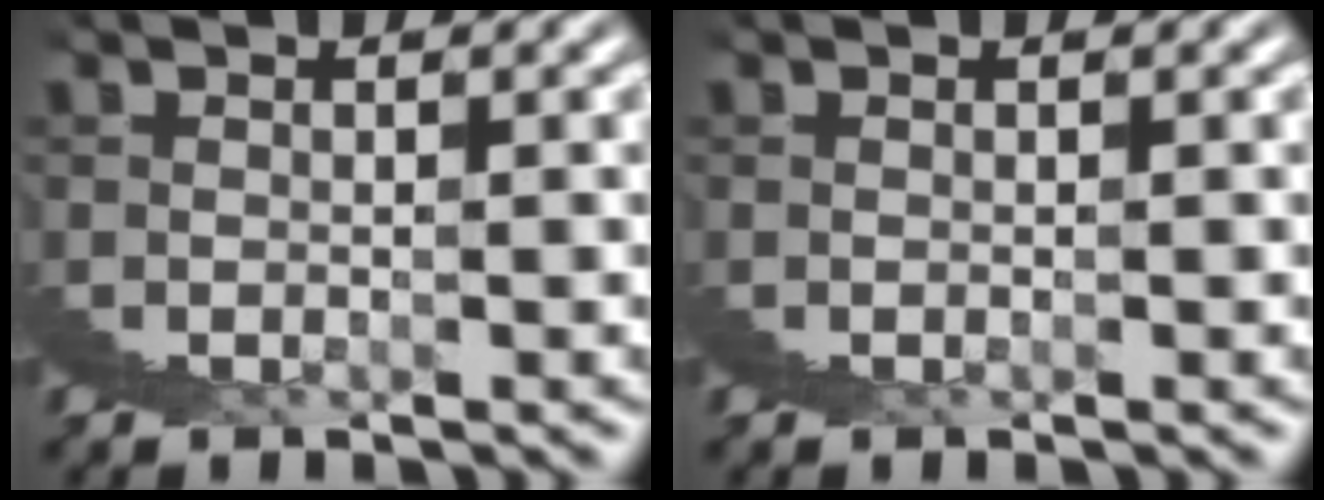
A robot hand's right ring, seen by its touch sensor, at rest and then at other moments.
{"total": 0.0}